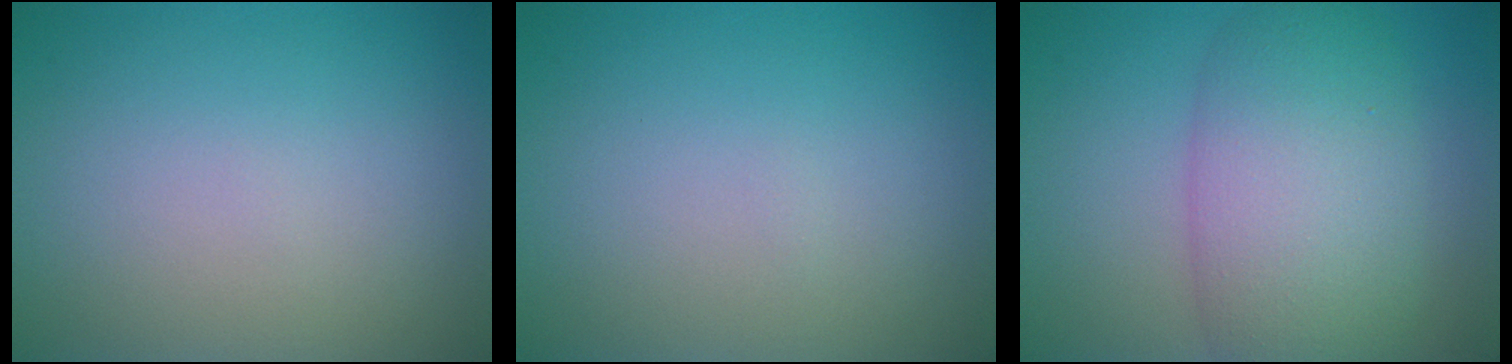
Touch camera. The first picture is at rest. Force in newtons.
{"total": 0.0}
{"total": 8.2, "press": 8.2, "slide": 0.1}